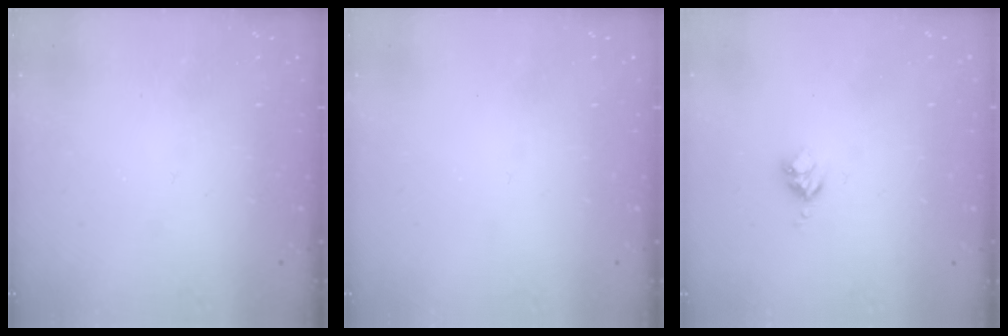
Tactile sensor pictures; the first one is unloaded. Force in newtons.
{"total": 0.0}
{"total": 3.4, "press": 3.4, "slide": 0.4}